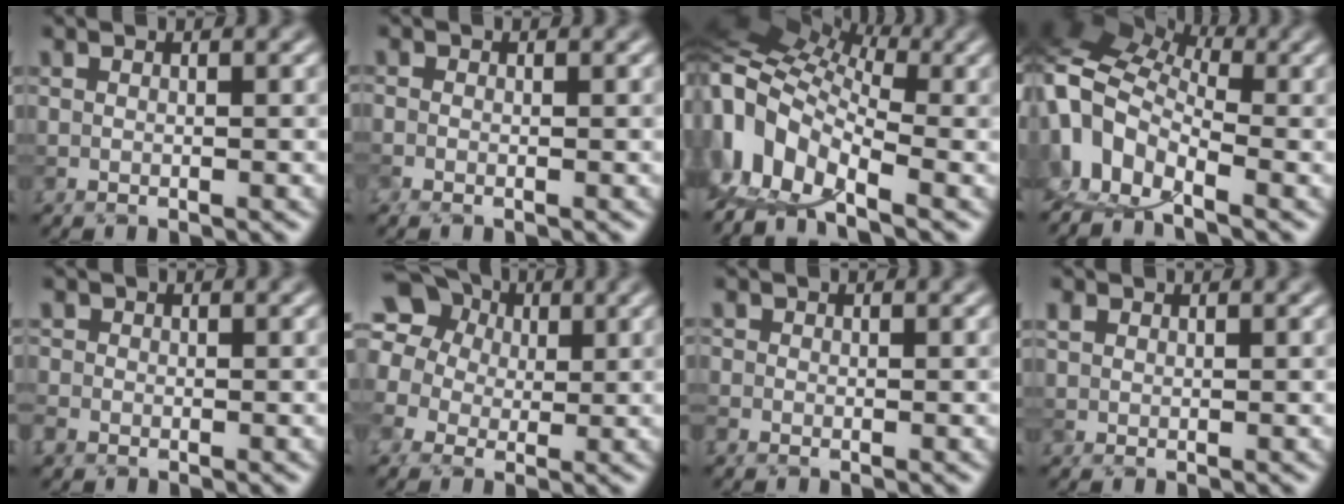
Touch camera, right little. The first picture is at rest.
{"total": 0.7, "force": [-0.5, 0.4, 0.4], "torque": [-0.014, -0.003, -0.016]}
{"total": 8.7, "force": [-2.1, 5.6, 6.3], "torque": [-0.122, 0.009, -0.054]}
{"total": 7.7, "force": [-0.7, 5.0, 5.9], "torque": [-0.128, 0.010, -0.028]}
{"total": 1.4, "force": [-0.7, 1.3, 0.2], "torque": [-0.006, 0.002, -0.020]}
{"total": 8.8, "force": [2.2, 7.3, 4.3], "torque": [-0.098, 0.030, 0.011]}
{"total": 0.9, "force": [-0.5, 0.7, 0.1], "torque": [-0.006, 0.002, -0.016]}
{"total": 1.1, "force": [0.5, 0.9, 0.3], "torque": [-0.005, 0.006, 0.009]}